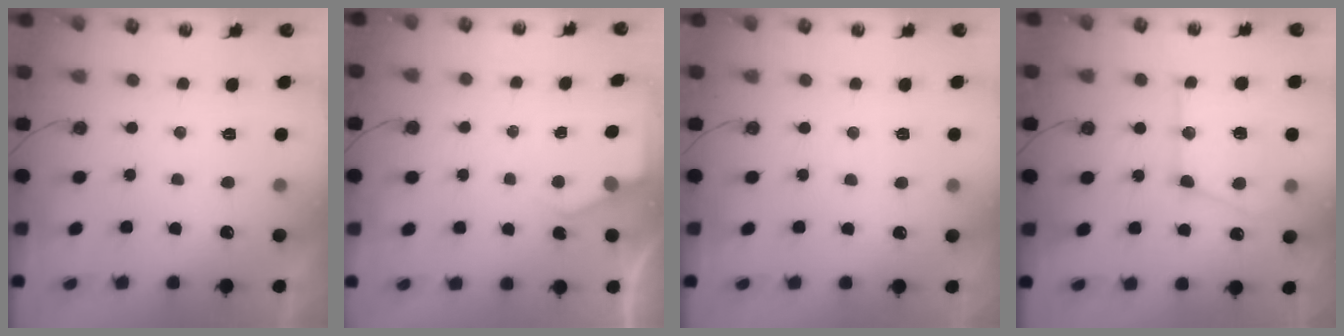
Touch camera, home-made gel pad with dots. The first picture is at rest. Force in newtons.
{"total": 2.8, "press": 2.8, "slide": 0.4}
{"total": 2.1, "press": 2.1, "slide": 0.3}
{"total": 16.3, "press": 16.2, "slide": 1.7}